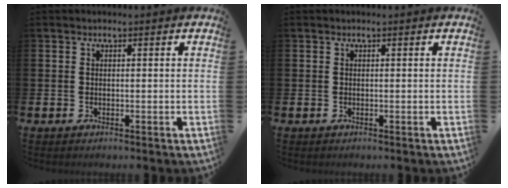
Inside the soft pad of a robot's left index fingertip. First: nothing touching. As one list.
[{"total": 0.0}]